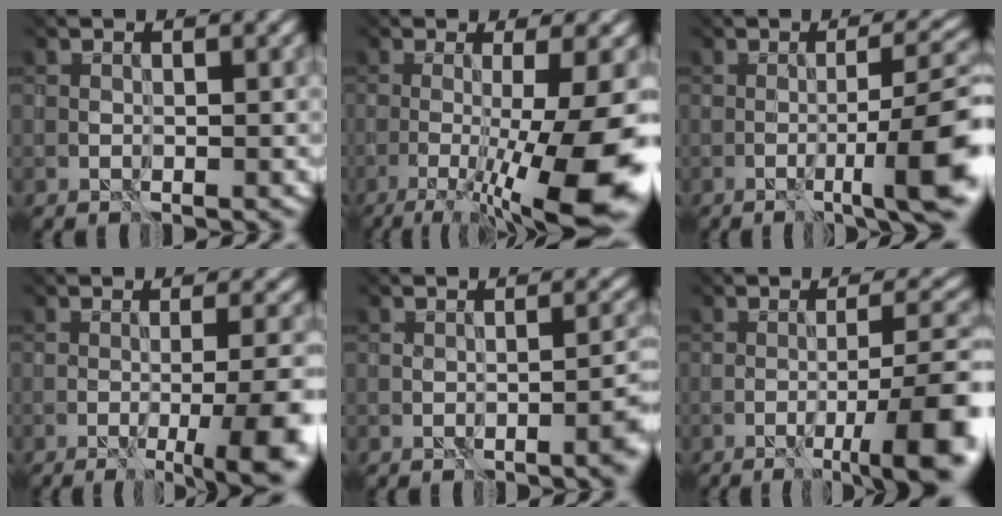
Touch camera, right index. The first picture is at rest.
{"total": 12.9, "force": [-4.2, 2.9, 11.9], "torque": [-0.179, -0.007, -0.046]}
{"total": 7.0, "force": [-3.6, -0.1, 6.1], "torque": [-0.086, 0.007, -0.037]}
{"total": 8.7, "force": [-3.8, 2.1, 7.6], "torque": [-0.068, 0.003, -0.037]}
{"total": 3.7, "force": [-2.0, 0.8, 3.0], "torque": [-0.012, 0.006, -0.008]}
{"total": 7.0, "force": [-4.3, 0.2, 5.5], "torque": [-0.084, -0.001, -0.046]}